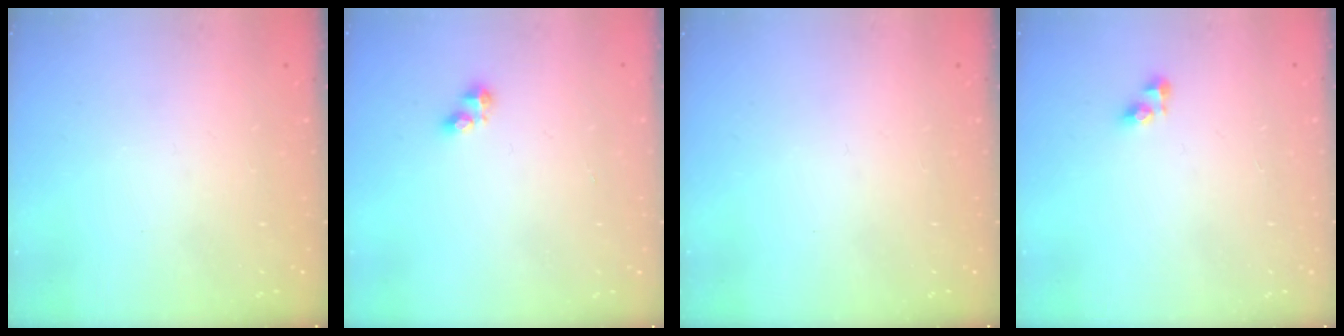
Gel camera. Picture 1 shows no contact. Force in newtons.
{"total": 2.9, "press": 2.8, "slide": 0.4}
{"total": 0.0}
{"total": 4.9, "press": 4.9, "slide": 0.1}